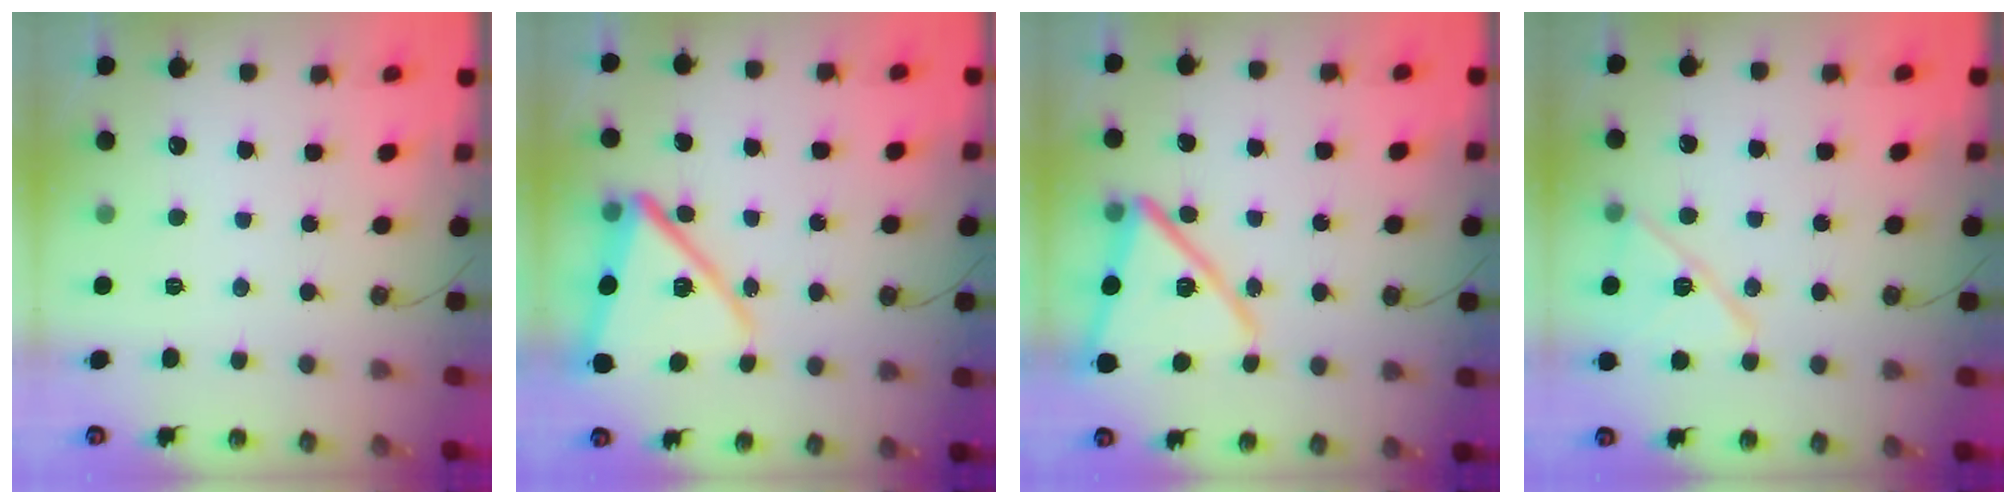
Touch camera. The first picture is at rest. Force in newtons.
{"total": 16.0, "press": 15.9, "slide": 1.3}
{"total": 16.7, "press": 16.6, "slide": 1.2}
{"total": 13.4, "press": 13.2, "slide": 2.5}